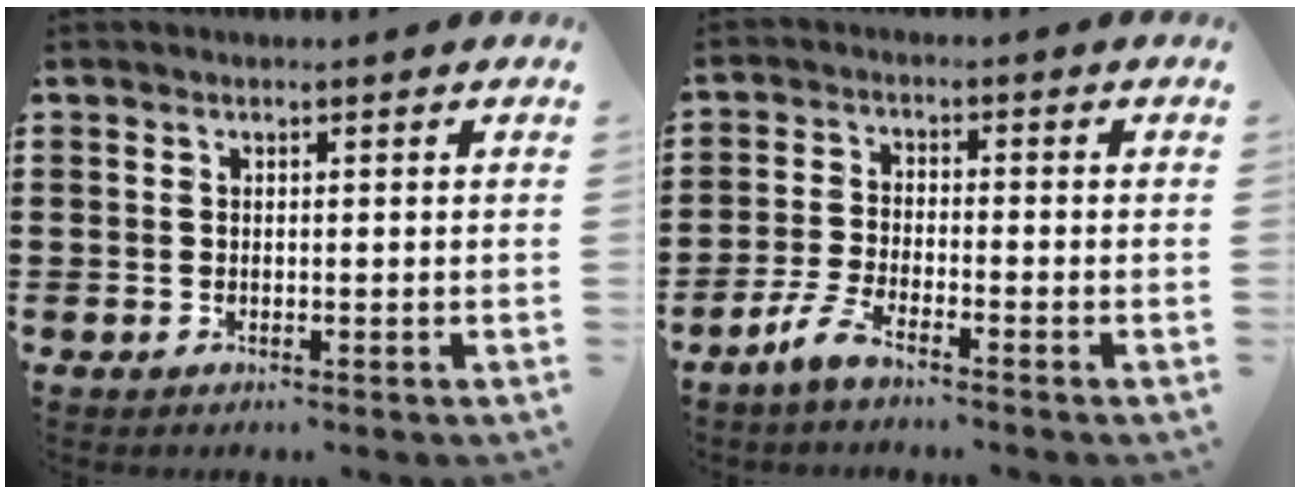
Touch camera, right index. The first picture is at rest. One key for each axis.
{"total": 3.9, "fx": -3.3, "fy": 0.2, "fz": 2.1, "tx": -0.065, "ty": -0.007, "tz": -0.071}